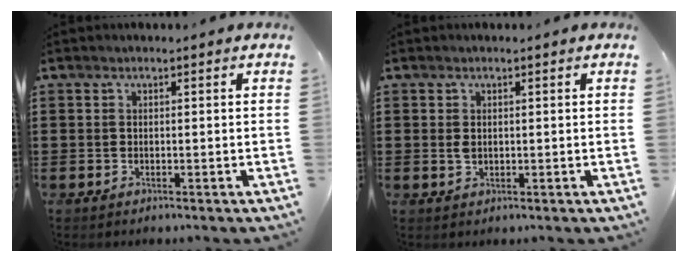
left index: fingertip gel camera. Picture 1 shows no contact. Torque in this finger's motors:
{"motor_torque": [0.24, 0.18, 0.13, 0.04]}